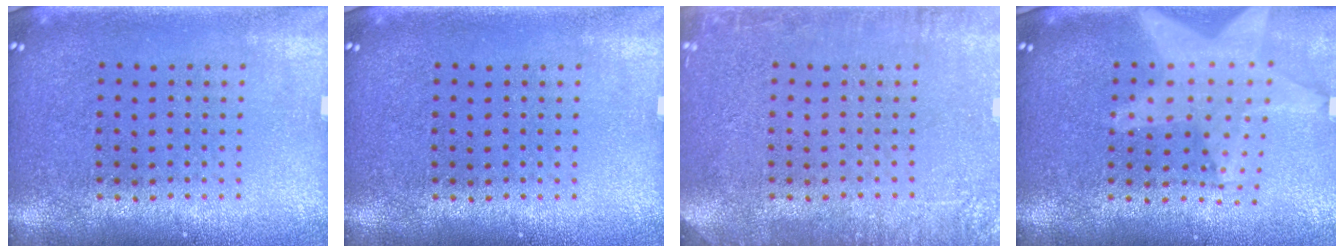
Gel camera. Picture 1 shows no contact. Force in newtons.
{"total": 0.0}
{"total": 2.9, "press": 2.9, "slide": 0.4}
{"total": 2.1, "press": 1.7, "slide": 1.2}